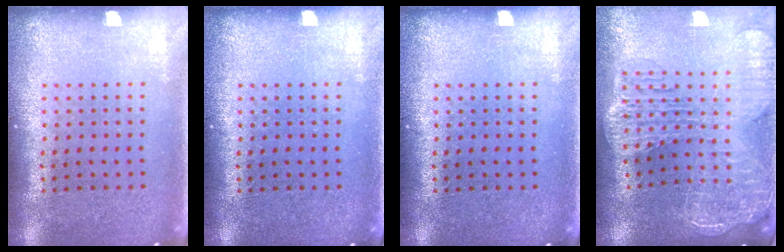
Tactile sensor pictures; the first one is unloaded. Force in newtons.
{"total": 0.0}
{"total": 0.0}
{"total": 2.8, "press": 2.3, "slide": 1.6}